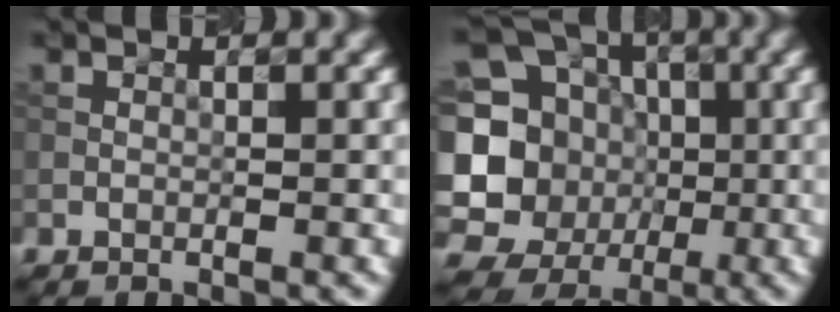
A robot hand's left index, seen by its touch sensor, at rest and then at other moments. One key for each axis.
{"total": 14.2, "fx": 0.2, "fy": 13.4, "fz": 4.8, "tx": -0.139, "ty": 0.019, "tz": -0.003}